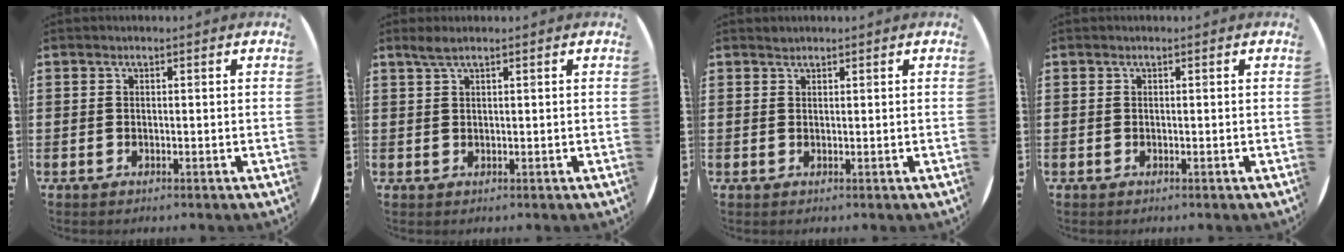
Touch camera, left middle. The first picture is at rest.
{"total": 1.5, "force": [1.1, 0.0, 1.0], "torque": [-0.019, 0.002, 0.020]}
{"total": 0.7, "force": [0.6, 0.1, -0.1], "torque": [0.003, 0.003, 0.012]}
{"total": 0.0}